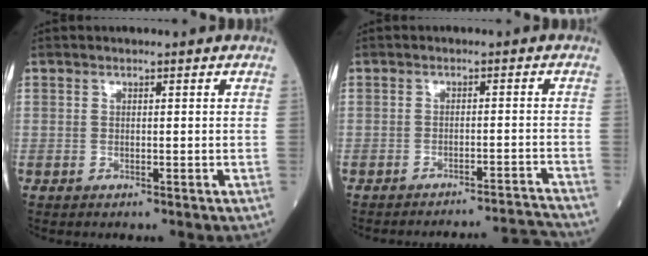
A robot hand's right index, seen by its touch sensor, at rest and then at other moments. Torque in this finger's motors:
{"motor_torque": [-0.17, -0.06, 0.18, 0.05]}